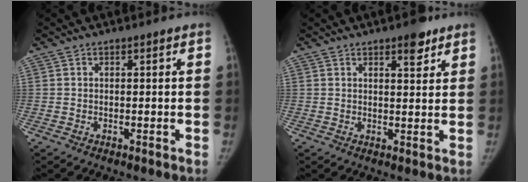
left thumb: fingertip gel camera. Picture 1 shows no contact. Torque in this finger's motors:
{"motor_torque": [0.39, -0.07, 0.82, -0.44, 0.10]}